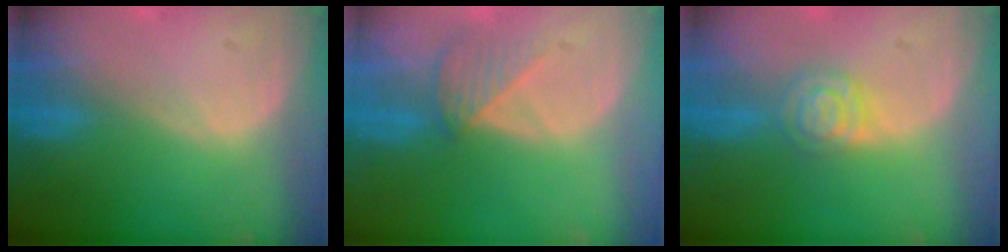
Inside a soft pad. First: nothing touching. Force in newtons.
{"total": 3.8, "press": 3.5, "slide": 1.4}
{"total": 4.9, "press": 4.2, "slide": 2.5}